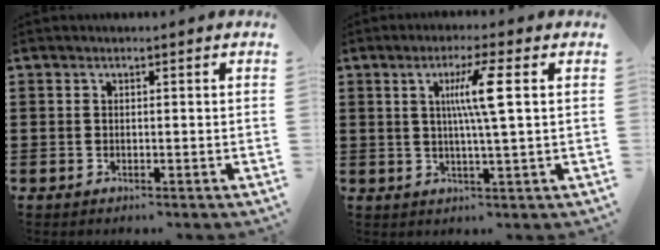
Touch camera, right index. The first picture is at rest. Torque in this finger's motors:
{"motor_torque": [0.26, -0.06, 0.56, 0.09]}